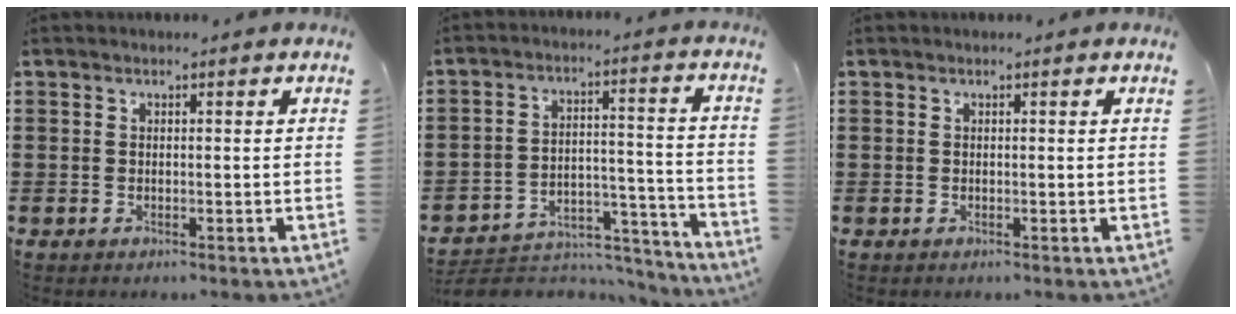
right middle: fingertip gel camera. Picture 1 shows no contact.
{"total": 5.3, "force": [-5.0, 1.7, 0.7], "torque": [-0.010, 0.017, -0.101]}
{"total": 0.0}